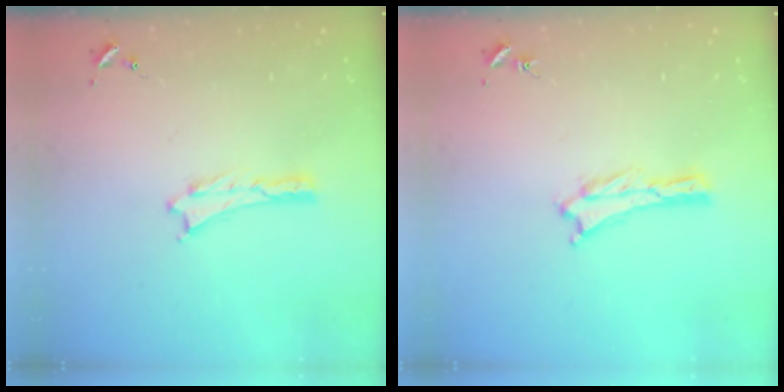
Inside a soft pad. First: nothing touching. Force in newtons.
{"total": 0.0}